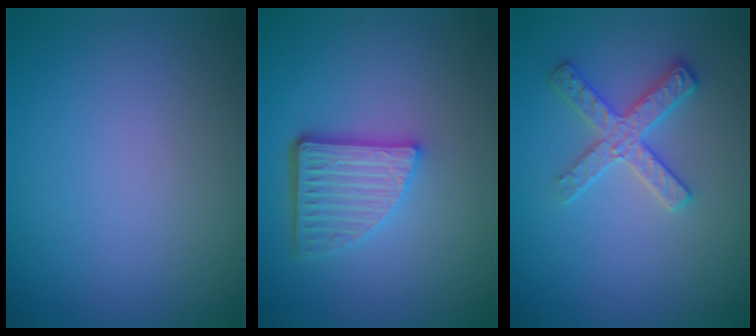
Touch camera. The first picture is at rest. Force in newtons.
{"total": 5.0, "press": 3.5, "slide": 3.6}
{"total": 2.9, "press": 2.9, "slide": 0.1}